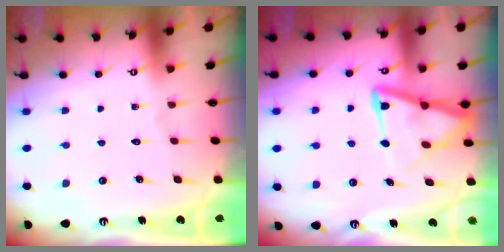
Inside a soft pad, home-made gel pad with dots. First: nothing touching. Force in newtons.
{"total": 11.6, "press": 11.5, "slide": 1.3}